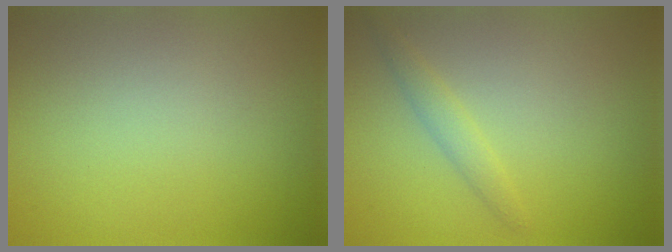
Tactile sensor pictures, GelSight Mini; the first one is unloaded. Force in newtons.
{"total": 1.4, "press": 1.4, "slide": 0.1}